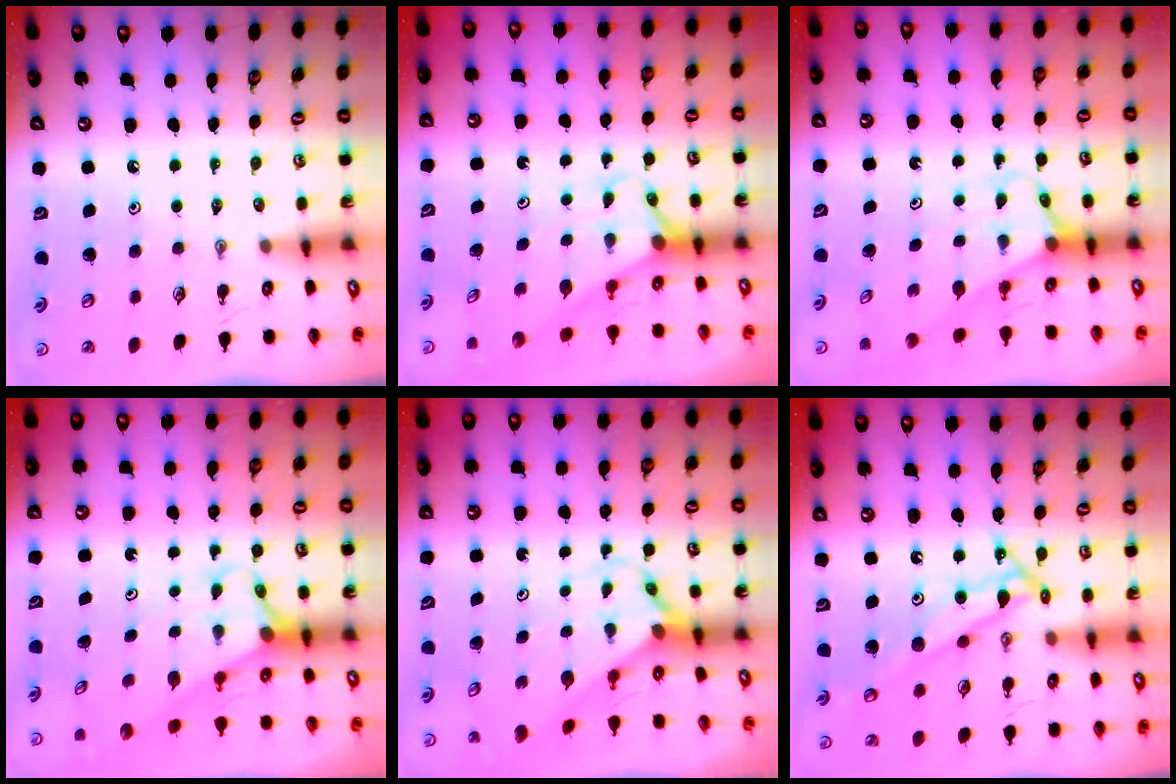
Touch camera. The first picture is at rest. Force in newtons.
{"total": 2.7, "press": 2.7, "slide": 0.0}
{"total": 2.9, "press": 2.9, "slide": 0.2}
{"total": 2.7, "press": 2.7, "slide": 0.0}
{"total": 2.9, "press": 2.9, "slide": 0.3}
{"total": 10.4, "press": 10.4, "slide": 0.3}